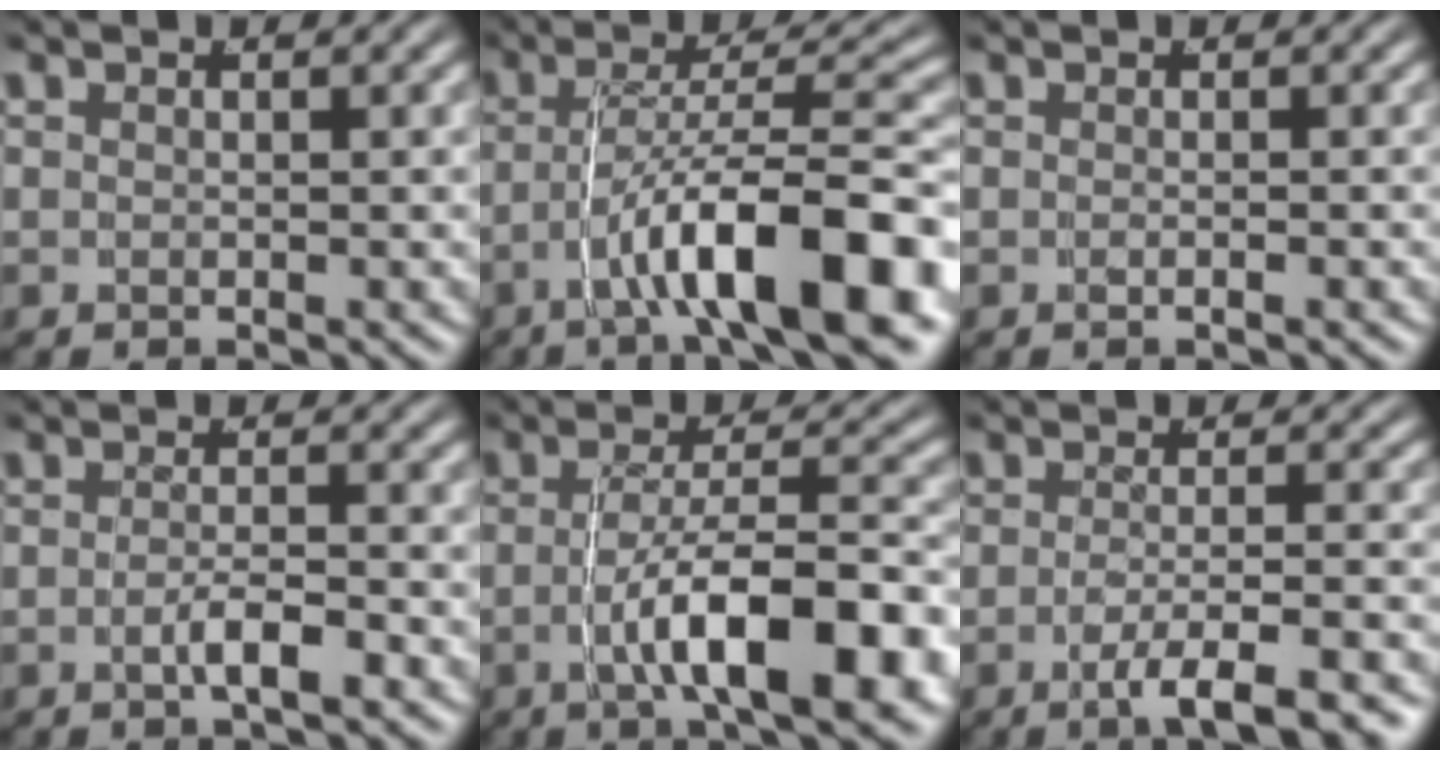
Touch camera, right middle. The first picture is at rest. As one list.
[{"total": 9.8, "force": [-4.4, 2.5, 8.4], "torque": [-0.121, -0.001, -0.062]}, {"total": 0.7, "force": [-0.4, -0.5, 0.2], "torque": [-0.009, -0.002, -0.005]}, {"total": 2.2, "force": [-1.3, -0.1, 1.7], "torque": [-0.028, -0.006, -0.023]}, {"total": 8.3, "force": [-3.2, 2.4, 7.3], "torque": [-0.106, -0.002, -0.048]}, {"total": 4.6, "force": [-3.2, 0.4, 3.3], "torque": [-0.059, -0.015, -0.044]}]